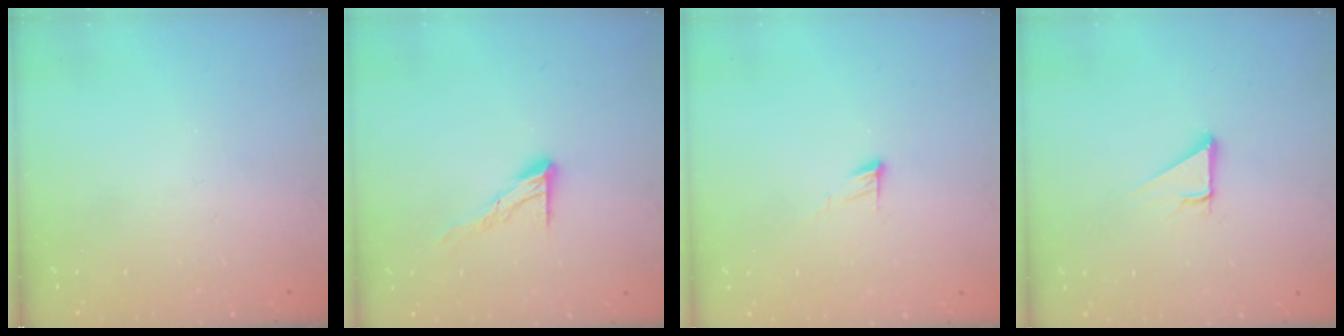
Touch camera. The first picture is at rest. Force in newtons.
{"total": 8.7, "press": 8.7, "slide": 0.7}
{"total": 5.2, "press": 5.2, "slide": 0.5}
{"total": 3.7, "press": 3.7, "slide": 0.2}